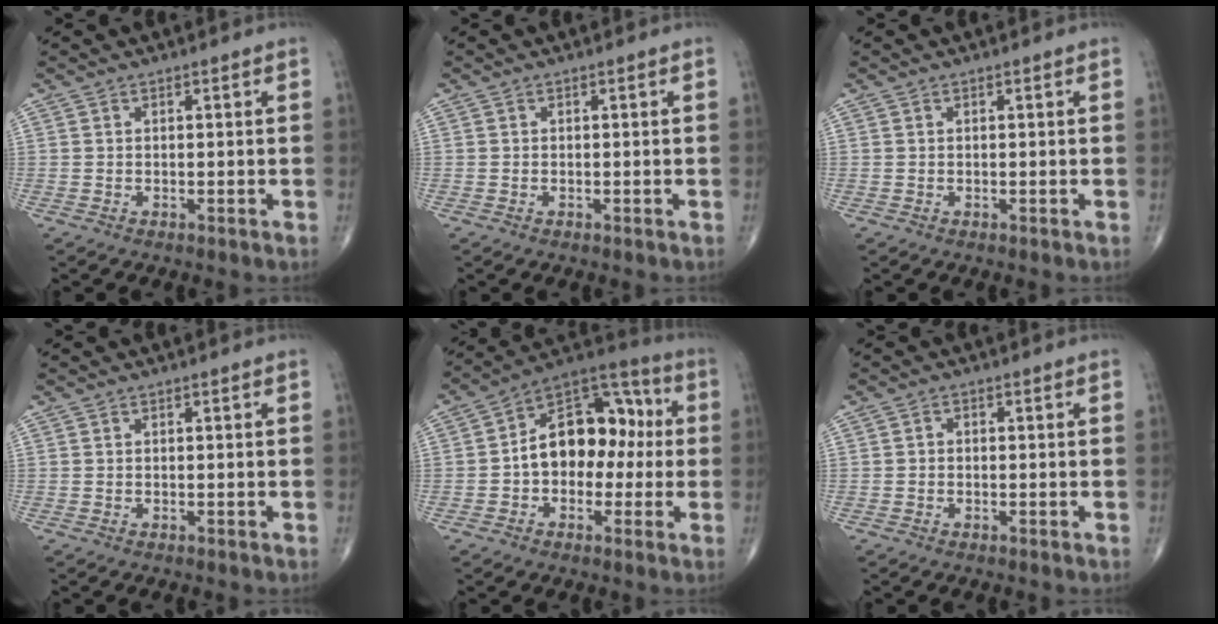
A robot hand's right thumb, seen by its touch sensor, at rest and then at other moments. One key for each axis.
{"total": 0.0}
{"total": 0.0}
{"total": 0.0}
{"total": 15.6, "fx": -0.1, "fy": 10.5, "fz": 11.6, "tx": -0.135, "ty": 0.048, "tz": -0.014}
{"total": 0.9, "fx": -0.2, "fy": 0.7, "fz": 0.4, "tx": -0.001, "ty": 0.002, "tz": -0.009}